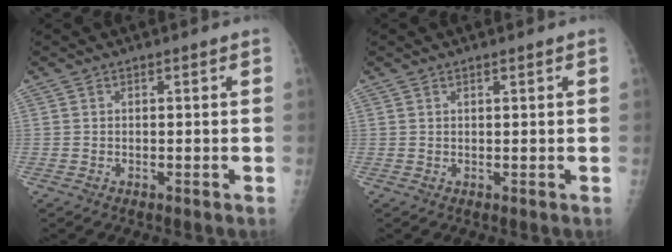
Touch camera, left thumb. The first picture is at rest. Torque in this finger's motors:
{"motor_torque": [-0.35, -0.21, -0.51, 0.00, 0.06]}